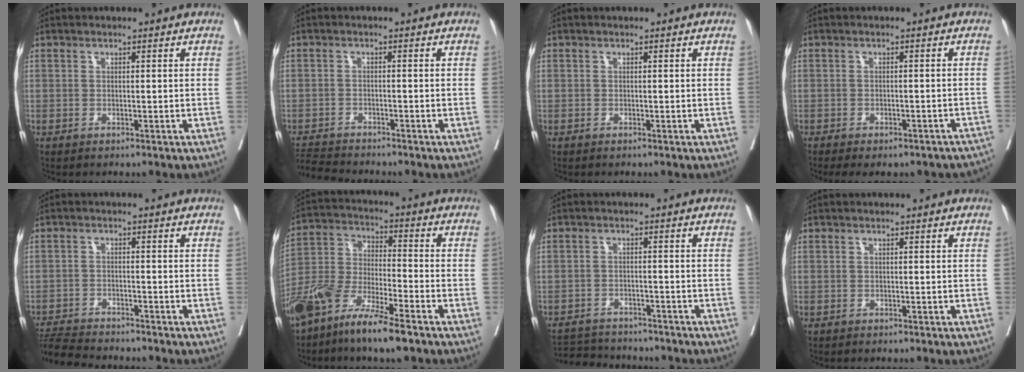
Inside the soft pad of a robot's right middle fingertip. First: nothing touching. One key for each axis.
{"total": 4.8, "fx": -4.7, "fy": -0.4, "fz": 0.7, "tx": -0.007, "ty": -0.018, "tz": -0.083}
{"total": 0.0}
{"total": 11.2, "fx": -9.6, "fy": 3.7, "fz": 4.4, "tx": -0.068, "ty": 0.005, "tz": -0.101}
{"total": 6.2, "fx": -6.1, "fy": -0.5, "fz": 1.3, "tx": -0.019, "ty": -0.015, "tz": -0.107}
{"total": 12.0, "fx": -8.4, "fy": 1.9, "fz": 8.3, "tx": -0.178, "ty": -0.020, "tz": -0.167}
{"total": 8.3, "fx": -7.9, "fy": 1.9, "fz": 1.9, "tx": -0.033, "ty": 0.002, "tz": -0.111}
{"total": 0.0}